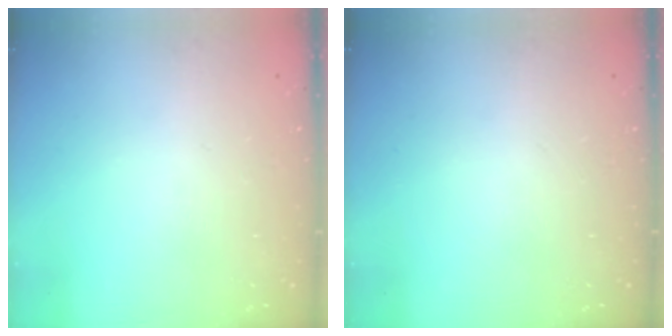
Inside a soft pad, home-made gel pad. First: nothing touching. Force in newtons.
{"total": 0.0}